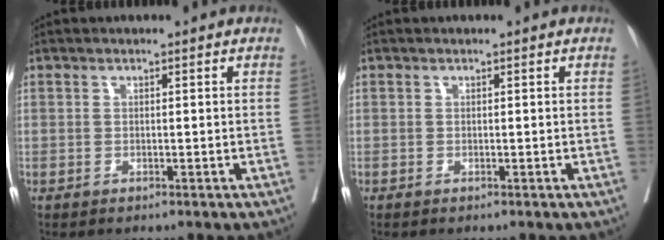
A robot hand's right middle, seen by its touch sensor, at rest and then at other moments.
{"total": 0.0}